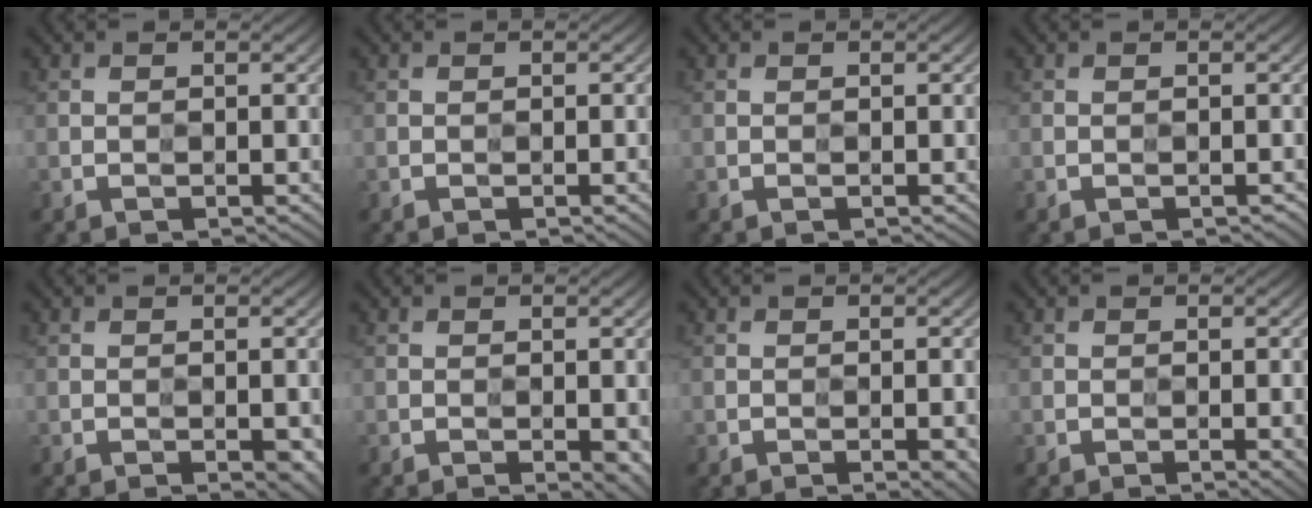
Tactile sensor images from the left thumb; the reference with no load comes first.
{"total": 0.8, "force": [-0.5, 0.1, 0.6], "torque": [-0.004, 0.002, -0.005]}
{"total": 0.0}
{"total": 0.9, "force": [-0.6, 0.4, 0.4], "torque": [-0.001, -0.003, -0.003]}
{"total": 4.3, "force": [-1.9, 2.2, 3.2], "torque": [-0.030, -0.017, -0.015]}
{"total": 4.9, "force": [-2.0, 2.3, 3.8], "torque": [-0.038, -0.015, -0.013]}
{"total": 4.8, "force": [-2.1, 2.1, 3.7], "torque": [-0.031, -0.016, -0.014]}
{"total": 3.8, "force": [-1.4, 1.5, 3.2], "torque": [-0.028, -0.010, -0.009]}